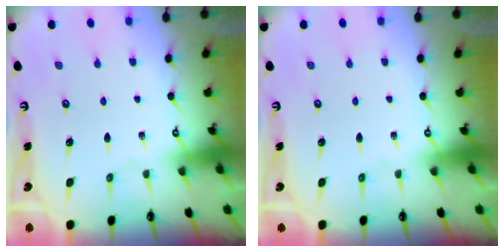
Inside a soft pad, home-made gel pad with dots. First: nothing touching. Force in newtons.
{"total": 0.0}